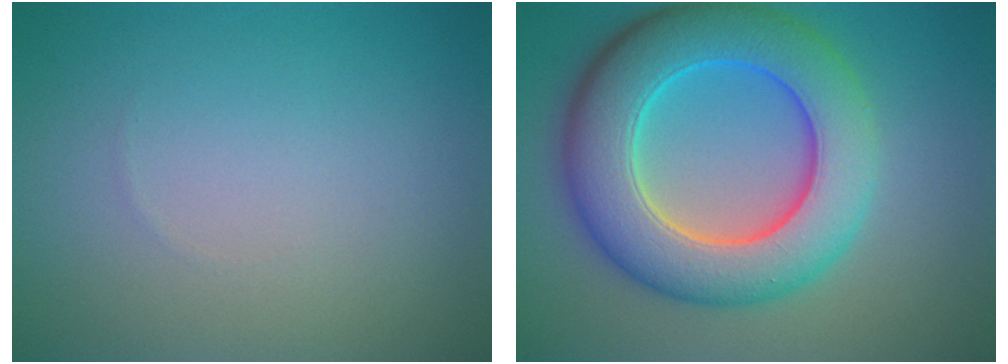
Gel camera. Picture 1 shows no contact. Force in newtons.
{"total": 10.2, "press": 10.2, "slide": 0.5}